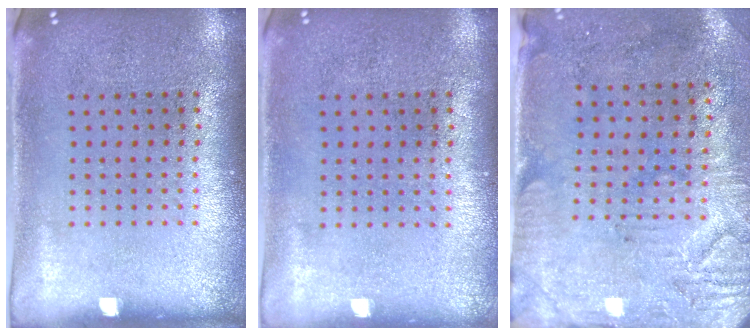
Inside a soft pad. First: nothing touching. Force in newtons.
{"total": 0.0}
{"total": 3.0, "press": 2.5, "slide": 1.7}